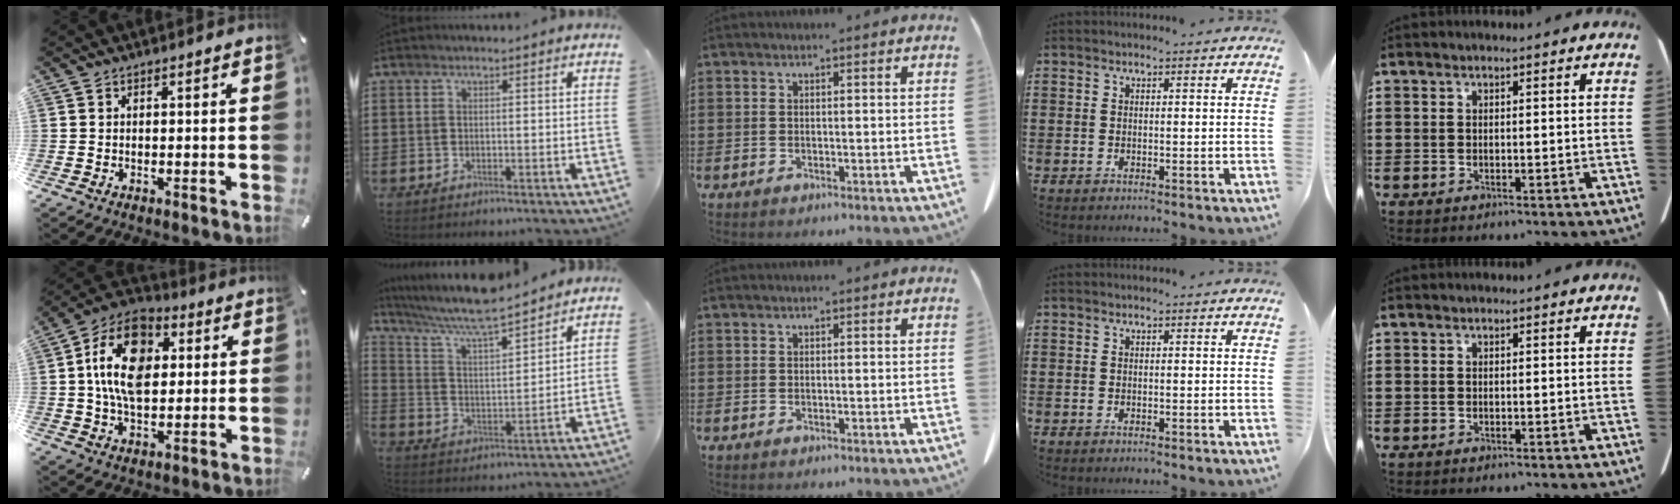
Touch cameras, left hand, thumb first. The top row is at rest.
{"thumb": {"total": 15.8, "force": [2.8, 10.5, 11.4], "torque": [-0.226, 0.009, 0.047]}, "index": {"total": 7.9, "force": [7.0, 0.7, 3.5], "torque": [-0.096, -0.034, 0.120]}}